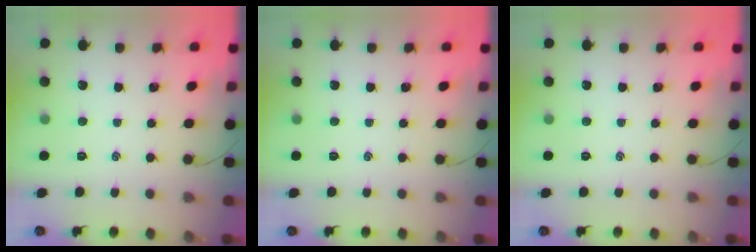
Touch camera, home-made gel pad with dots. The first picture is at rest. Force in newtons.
{"total": 0.0}
{"total": 0.0}